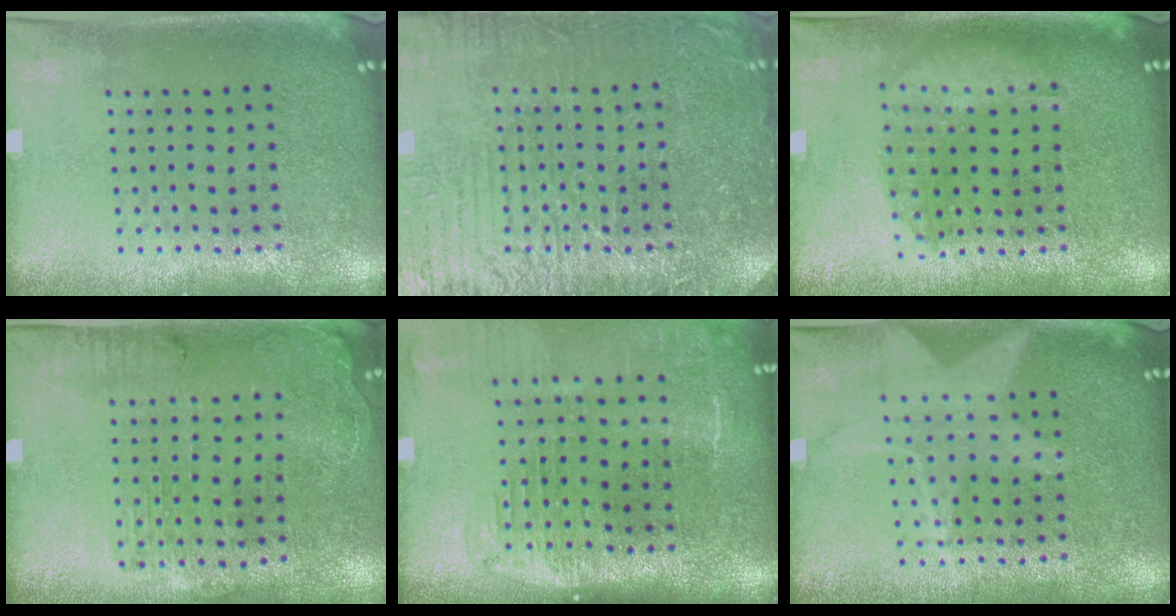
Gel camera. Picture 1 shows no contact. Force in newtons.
{"total": 7.3, "press": 7.2, "slide": 1.0}
{"total": 1.4, "press": 1.3, "slide": 0.3}
{"total": 1.3, "press": 1.2, "slide": 0.4}
{"total": 2.3, "press": 1.9, "slide": 1.4}
{"total": 0.5, "press": 0.5, "slide": 0.0}